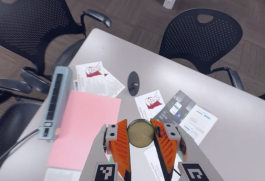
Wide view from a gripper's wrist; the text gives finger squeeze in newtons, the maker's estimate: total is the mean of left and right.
{"total": 12.1, "left": 12.0, "right": 12.3}